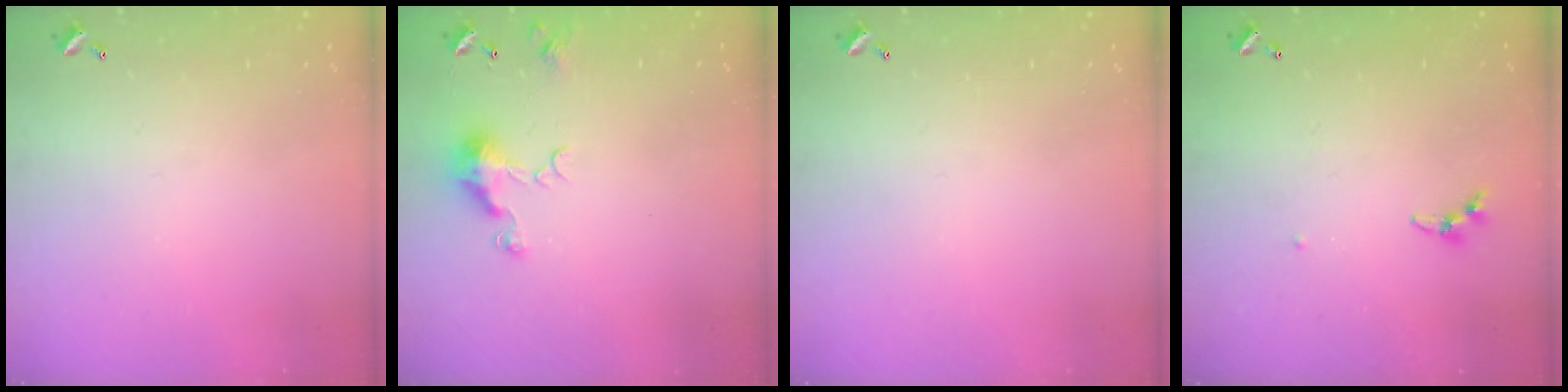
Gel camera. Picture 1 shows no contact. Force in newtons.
{"total": 6.6, "press": 6.5, "slide": 1.0}
{"total": 0.0}
{"total": 4.0, "press": 3.9, "slide": 0.5}